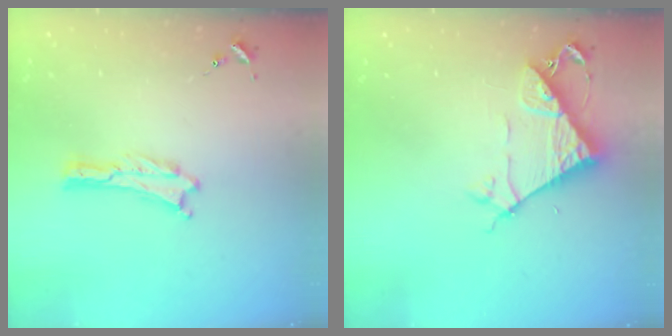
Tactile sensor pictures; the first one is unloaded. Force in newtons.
{"total": 7.2, "press": 7.2, "slide": 0.5}